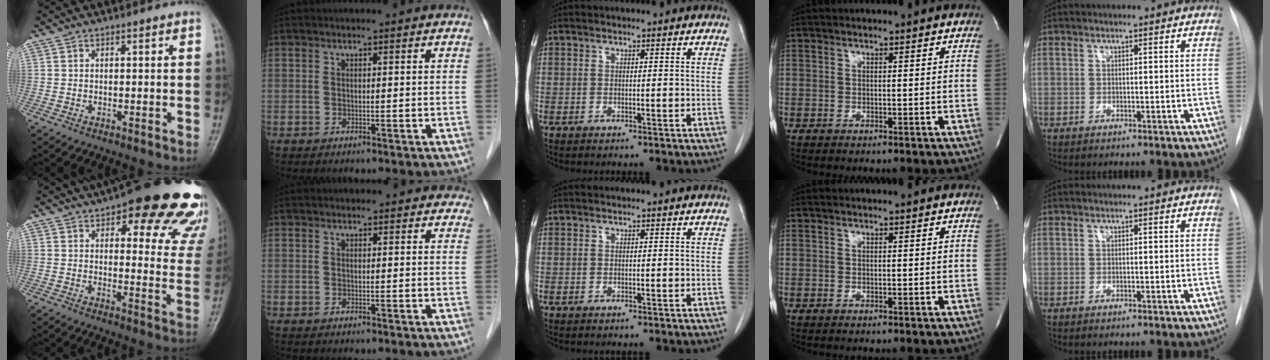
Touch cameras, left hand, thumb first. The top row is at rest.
{"thumb": {"total": 23.8, "force": [15.8, 8.1, 15.8], "torque": [-0.146, -0.059, 0.174]}, "index": {"total": 5.6, "force": [5.1, 2.0, 1.3], "torque": [0.006, 0.004, 0.040]}}